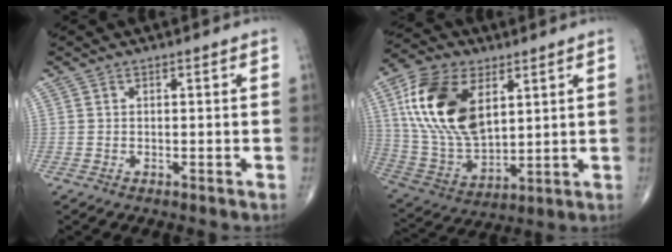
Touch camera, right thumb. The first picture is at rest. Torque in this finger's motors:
{"motor_torque": [0.60, 4.10, 1.93, 0.71, 0.26]}